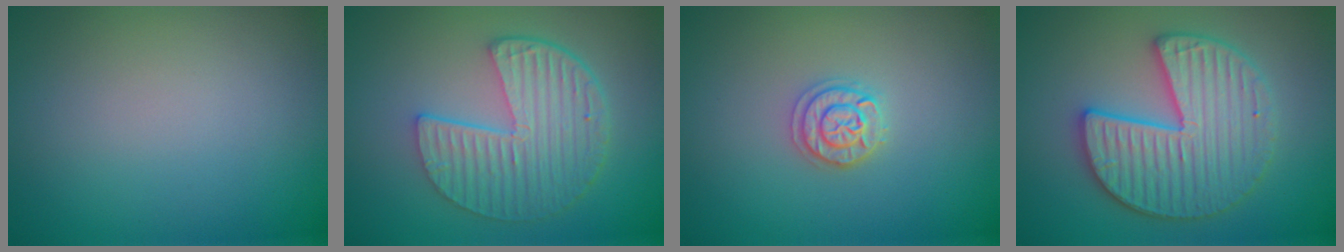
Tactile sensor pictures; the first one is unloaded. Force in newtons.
{"total": 5.9, "press": 4.3, "slide": 4.1}
{"total": 1.9, "press": 1.8, "slide": 0.3}
{"total": 6.0, "press": 5.9, "slide": 1.0}